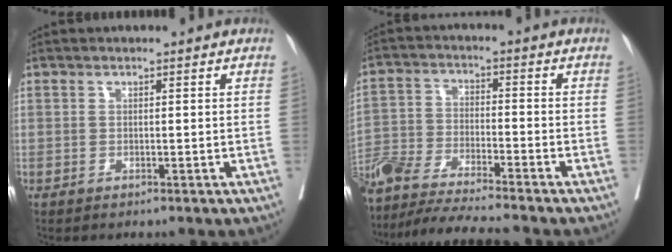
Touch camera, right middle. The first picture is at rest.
{"total": 14.7, "force": [-13.3, -0.3, 6.3], "torque": [-0.120, -0.019, -0.236]}